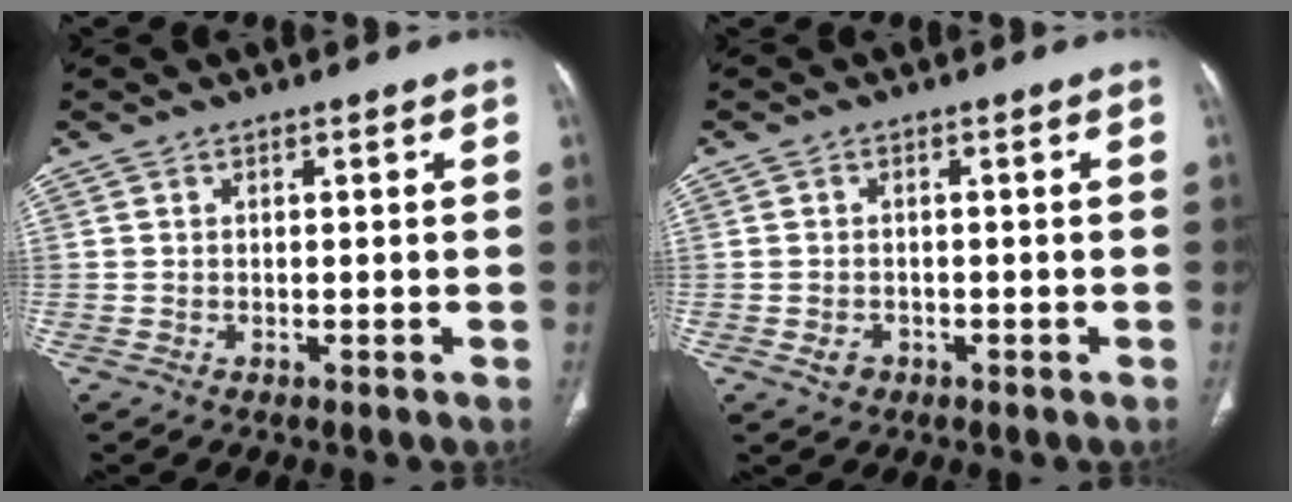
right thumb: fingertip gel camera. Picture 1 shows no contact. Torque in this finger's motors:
{"motor_torque": [-0.29, 0.12, 0.11, 0.36, -0.02]}